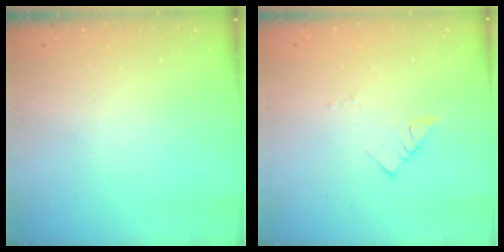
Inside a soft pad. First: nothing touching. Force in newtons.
{"total": 3.9, "press": 3.9, "slide": 0.2}